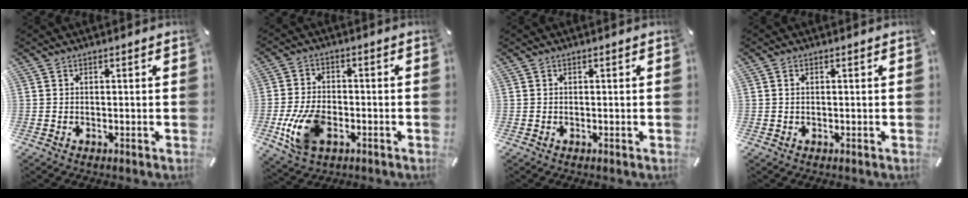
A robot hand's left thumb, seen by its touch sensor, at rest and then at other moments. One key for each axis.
{"total": 11.4, "fx": -3.5, "fy": 7.2, "fz": 8.1, "tx": -0.167, "ty": 0.002, "tz": -0.061}
{"total": 0.0}
{"total": 0.9, "fx": 0.1, "fy": 0.5, "fz": 0.8, "tx": -0.016, "ty": 0.003, "tz": 0.000}